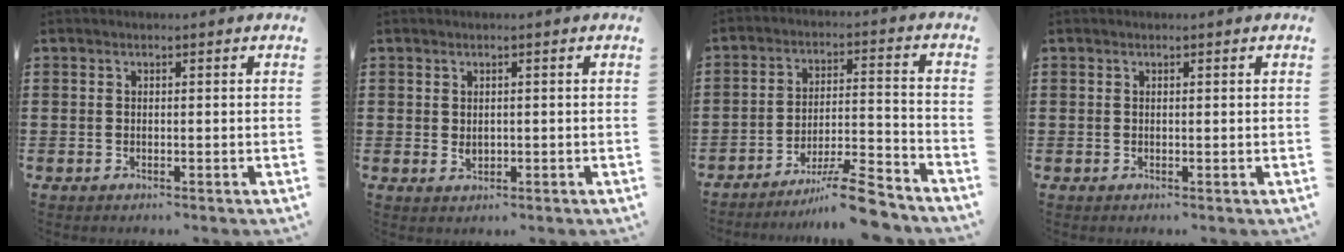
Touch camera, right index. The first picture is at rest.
{"total": 1.2, "force": [0.1, 0.8, 0.9], "torque": [-0.019, 0.005, 0.002]}
{"total": 9.7, "force": [-8.1, 0.6, 5.3], "torque": [-0.073, 0.024, -0.151]}
{"total": 0.0}